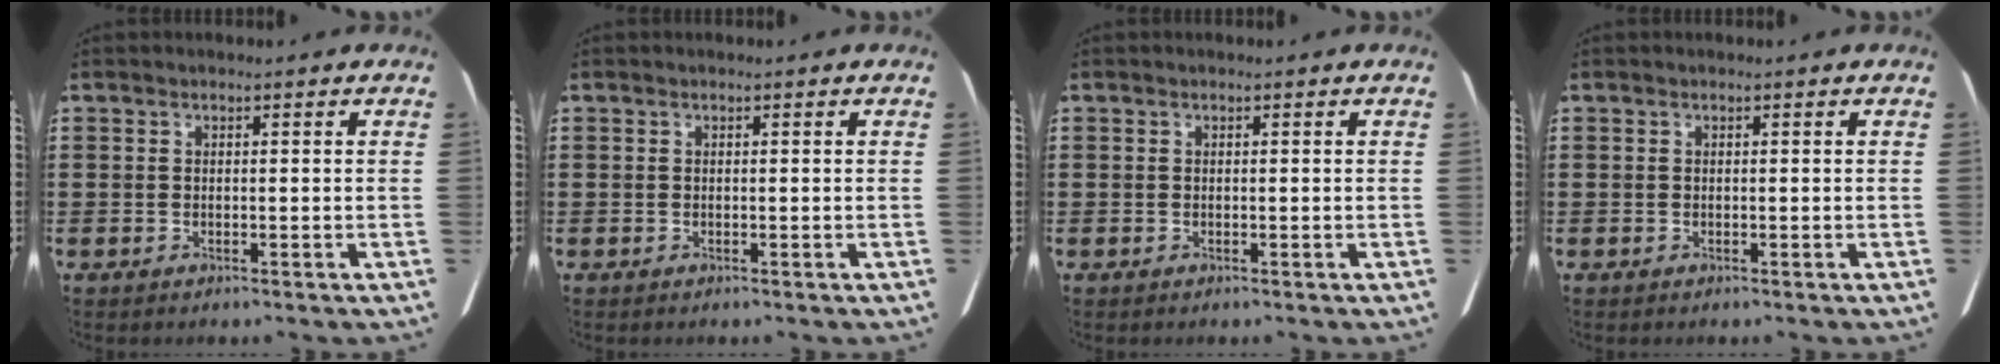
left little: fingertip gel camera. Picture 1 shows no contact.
{"total": 0.0}
{"total": 0.0}
{"total": 0.0}